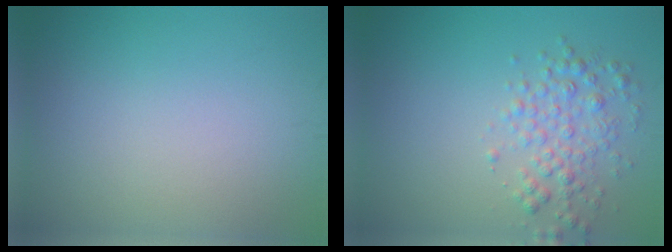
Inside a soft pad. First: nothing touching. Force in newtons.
{"total": 2.9, "press": 2.9, "slide": 0.1}